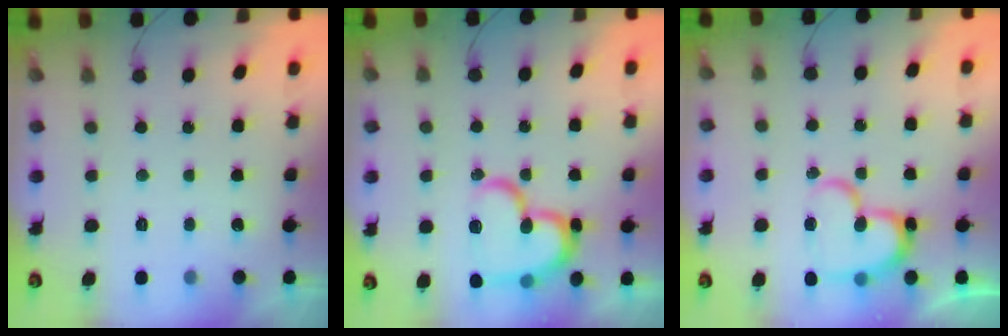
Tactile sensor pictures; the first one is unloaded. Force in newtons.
{"total": 19.4, "press": 19.3, "slide": 1.9}
{"total": 17.2, "press": 17.2, "slide": 1.5}